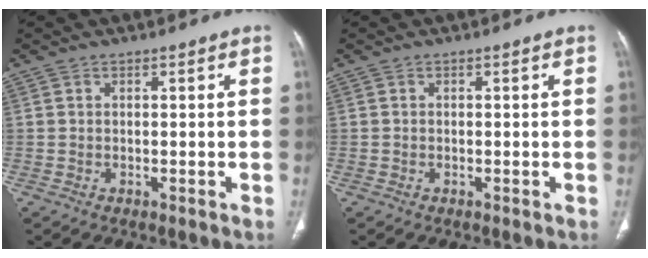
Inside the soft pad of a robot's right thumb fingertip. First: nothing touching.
{"total": 0.0}